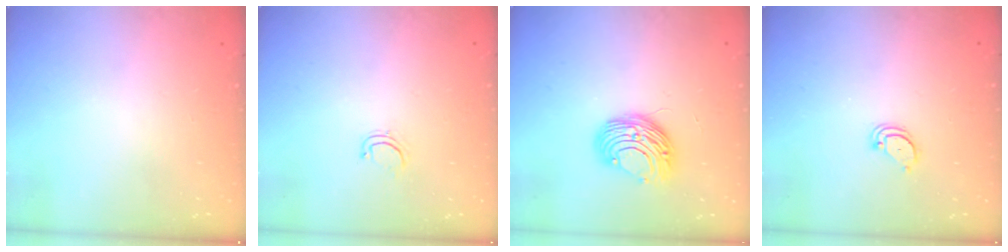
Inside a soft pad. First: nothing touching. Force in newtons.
{"total": 4.1, "press": 4.1, "slide": 0.7}
{"total": 10.0, "press": 10.0, "slide": 0.7}
{"total": 2.1, "press": 2.1, "slide": 0.2}